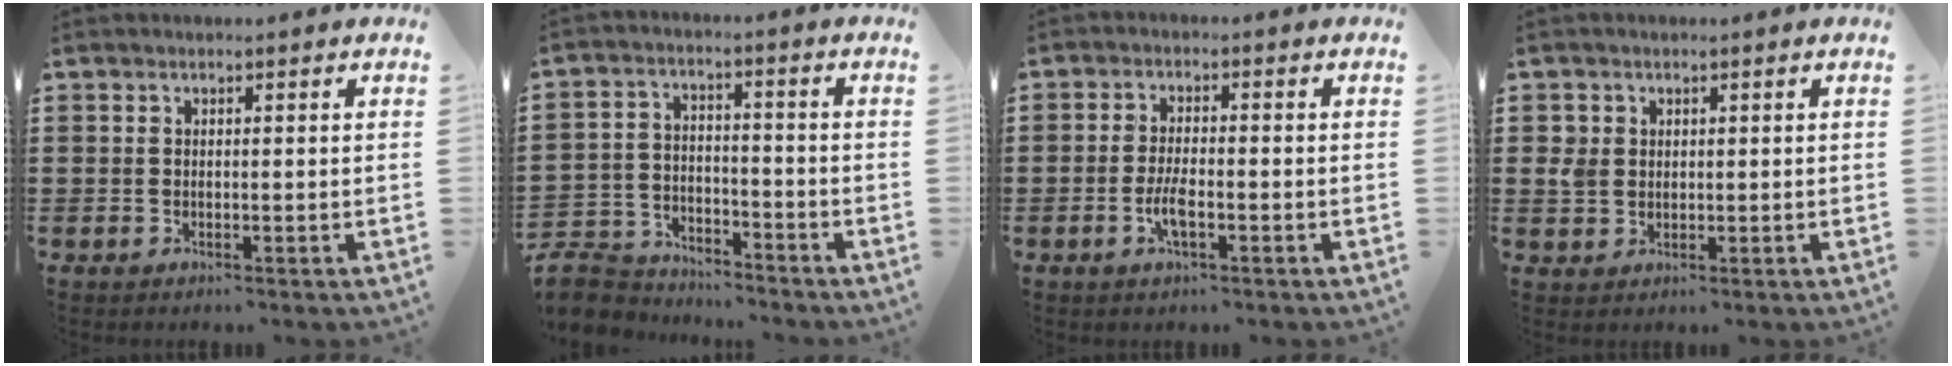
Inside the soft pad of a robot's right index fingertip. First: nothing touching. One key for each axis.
{"total": 6.6, "fx": -6.4, "fy": 1.7, "fz": 0.4, "tx": -0.030, "ty": 0.012, "tz": -0.135}
{"total": 3.6, "fx": -1.5, "fy": 1.0, "fz": 3.2, "tx": -0.069, "ty": -0.003, "tz": -0.029}
{"total": 2.4, "fx": 0.5, "fy": 2.1, "fz": 1.1, "tx": -0.029, "ty": 0.008, "tz": 0.010}